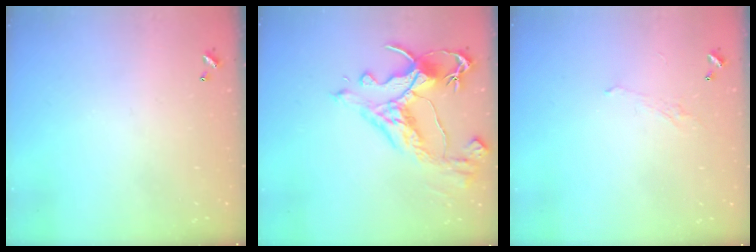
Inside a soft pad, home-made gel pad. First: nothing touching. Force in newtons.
{"total": 7.9, "press": 7.7, "slide": 1.8}
{"total": 0.9, "press": 0.7, "slide": 0.6}